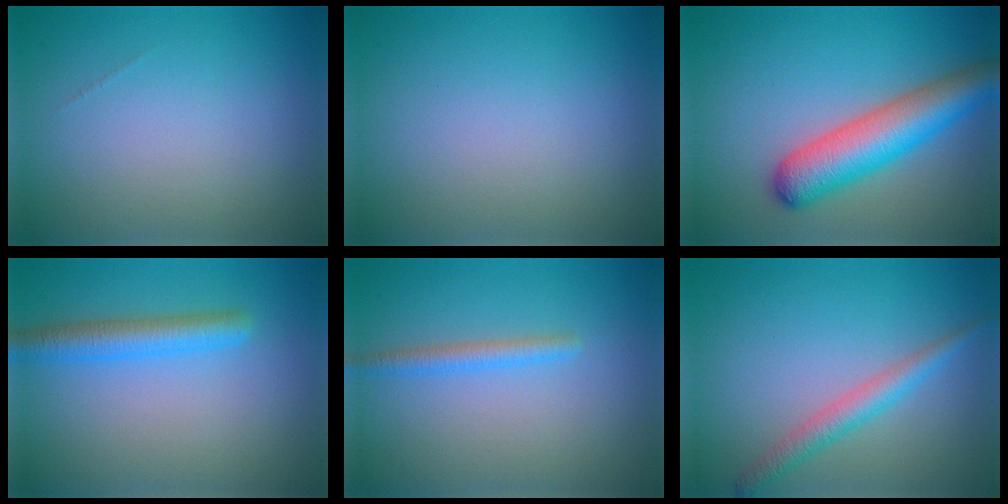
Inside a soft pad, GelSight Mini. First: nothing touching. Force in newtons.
{"total": 0.0}
{"total": 7.1, "press": 7.1, "slide": 0.2}
{"total": 3.1, "press": 3.1, "slide": 0.1}
{"total": 1.7, "press": 1.7, "slide": 0.1}
{"total": 2.7, "press": 2.7, "slide": 0.2}